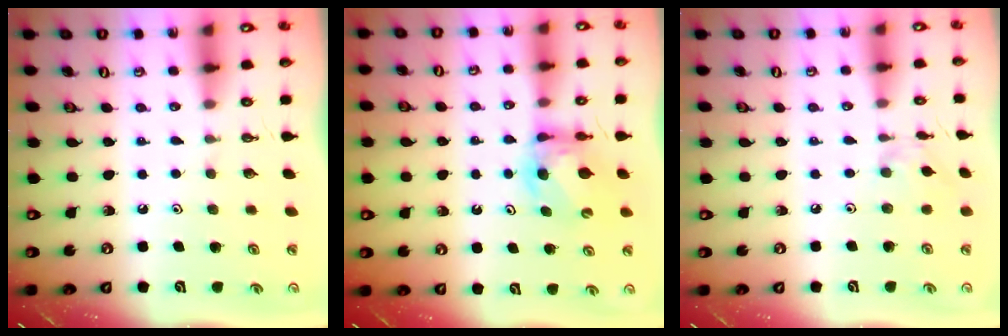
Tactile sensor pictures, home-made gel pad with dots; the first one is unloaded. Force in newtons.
{"total": 6.2, "press": 6.2, "slide": 0.5}
{"total": 1.4, "press": 1.3, "slide": 0.2}